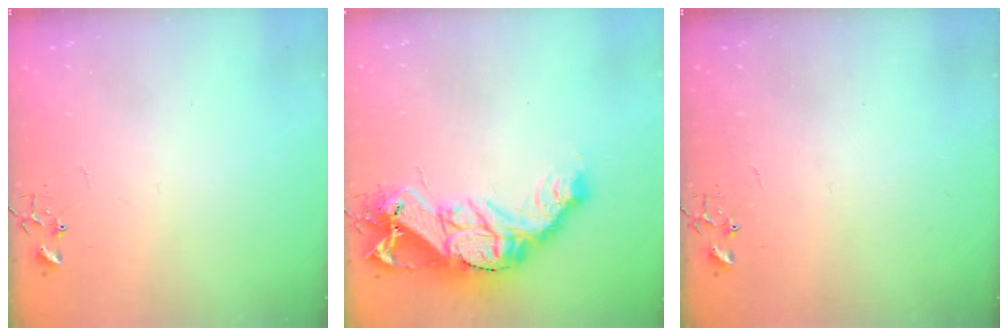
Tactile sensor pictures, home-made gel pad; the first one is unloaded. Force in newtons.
{"total": 21.5, "press": 21.4, "slide": 1.7}
{"total": 0.0}